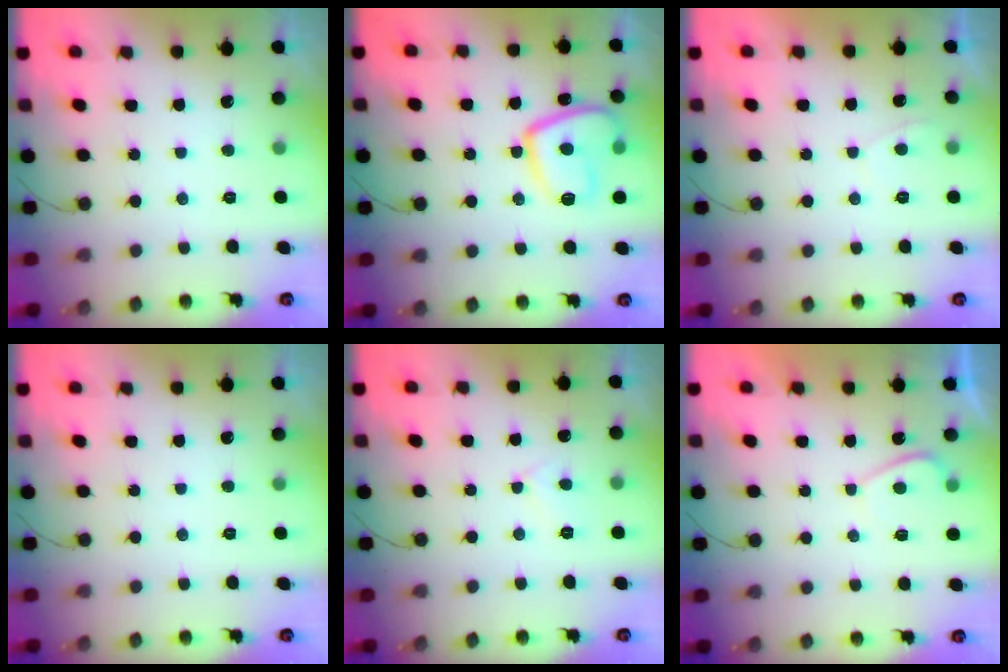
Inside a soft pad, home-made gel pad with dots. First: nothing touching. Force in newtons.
{"total": 12.8, "press": 12.7, "slide": 1.3}
{"total": 0.5, "press": 0.2, "slide": 0.5}
{"total": 0.0}
{"total": 4.1, "press": 4.1, "slide": 0.4}
{"total": 1.8, "press": 1.7, "slide": 0.6}